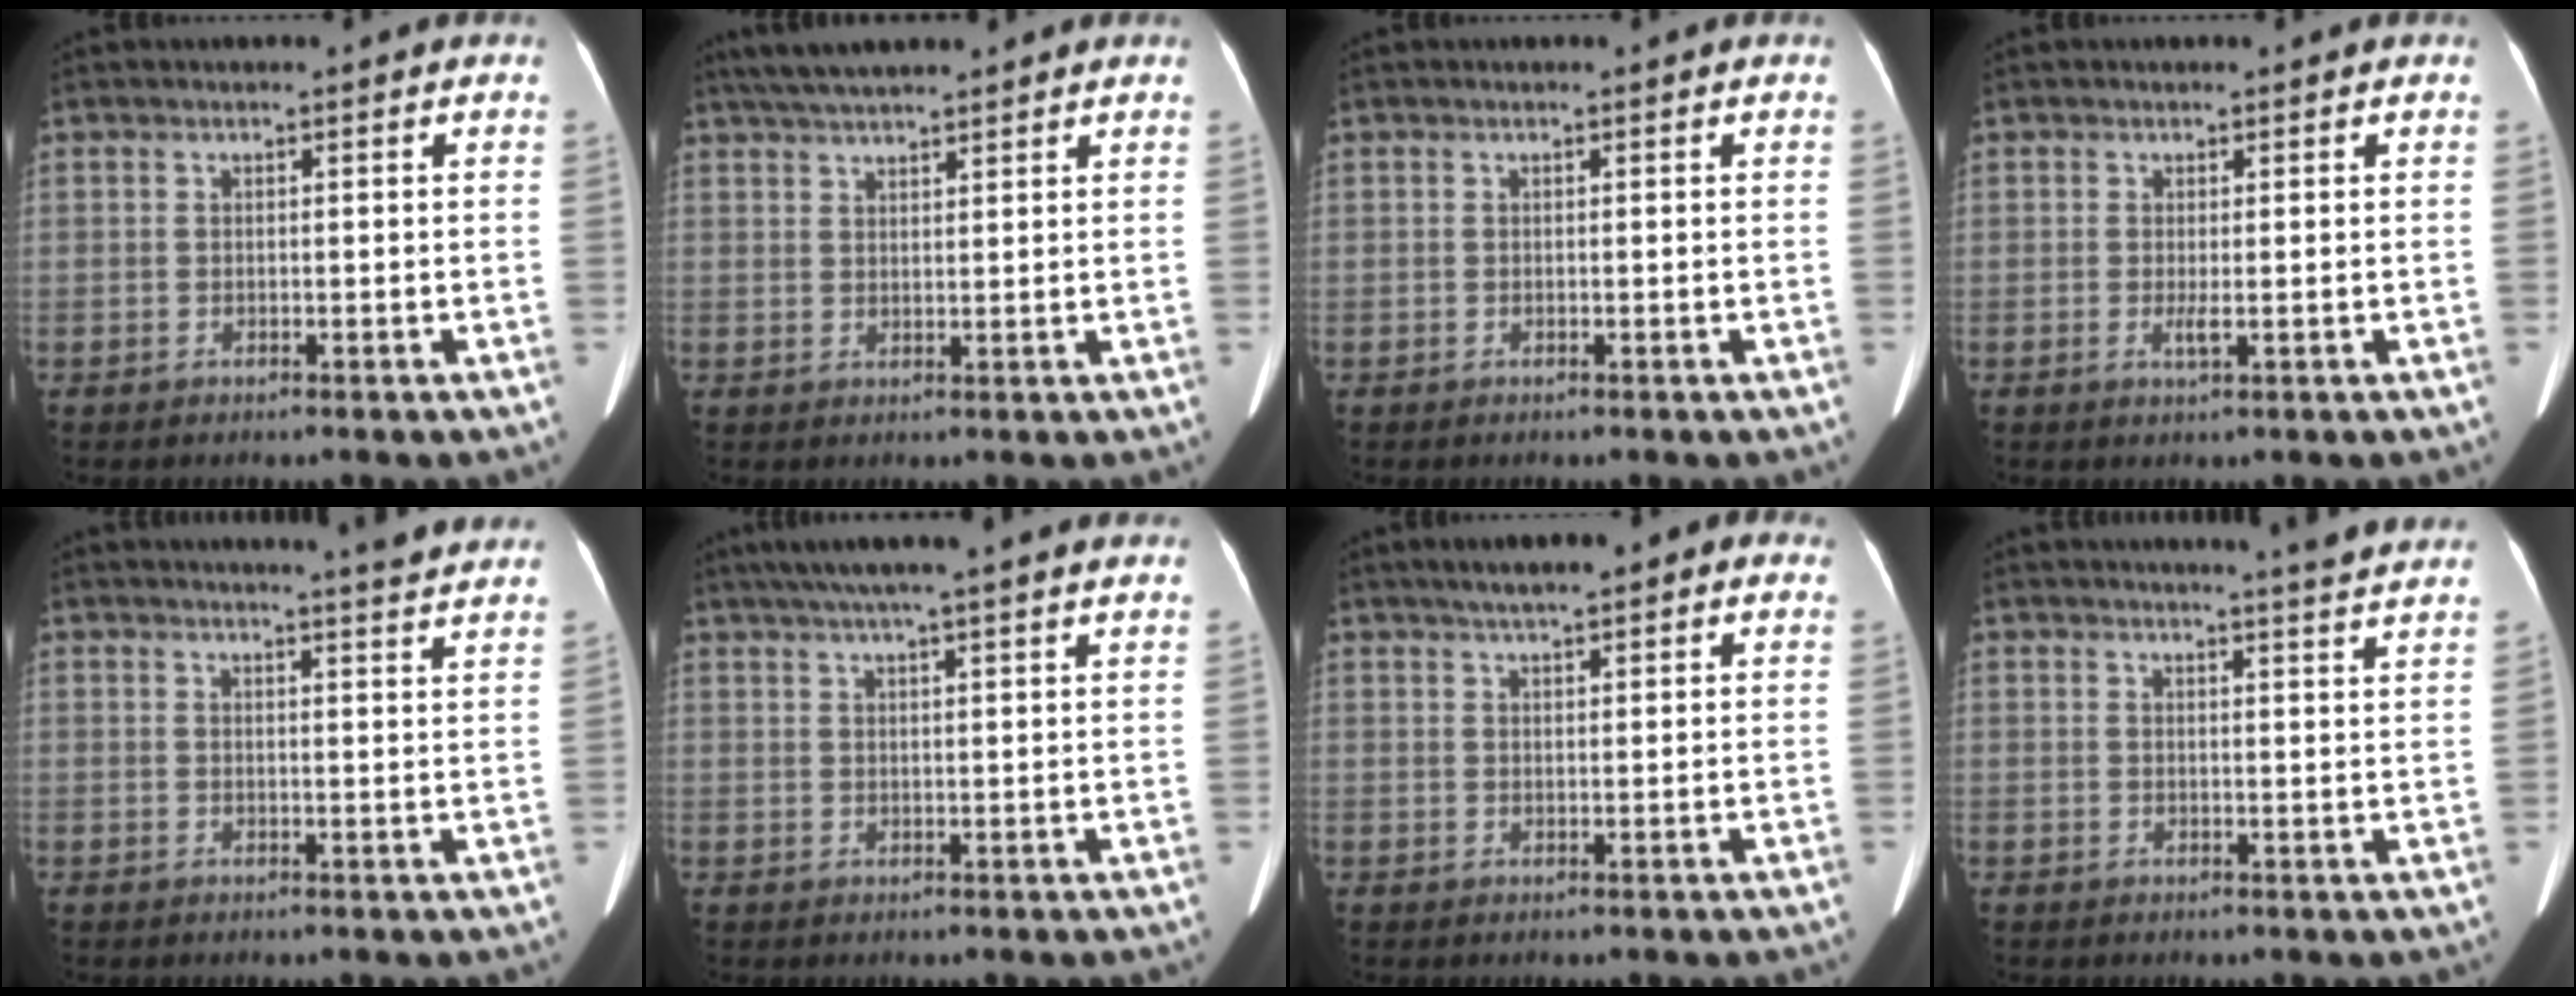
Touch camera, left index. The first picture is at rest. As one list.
[{"total": 7.8, "force": [6.7, 1.0, 3.8], "torque": [-0.060, 0.036, 0.109]}, {"total": 0.0}, {"total": 1.3, "force": [-0.1, 0.1, 1.3], "torque": [-0.027, -0.004, -0.001]}, {"total": 9.0, "force": [8.5, -0.8, 2.9], "torque": [-0.039, -0.015, 0.085]}, {"total": 15.2, "force": [12.8, 0.0, 8.2], "torque": [-0.133, 0.039, 0.165]}, {"total": 7.4, "force": [5.6, 1.6, 4.5], "torque": [-0.056, 0.028, 0.076]}, {"total": 9.5, "force": [9.0, -1.1, 2.9], "torque": [-0.039, -0.025, 0.089]}]